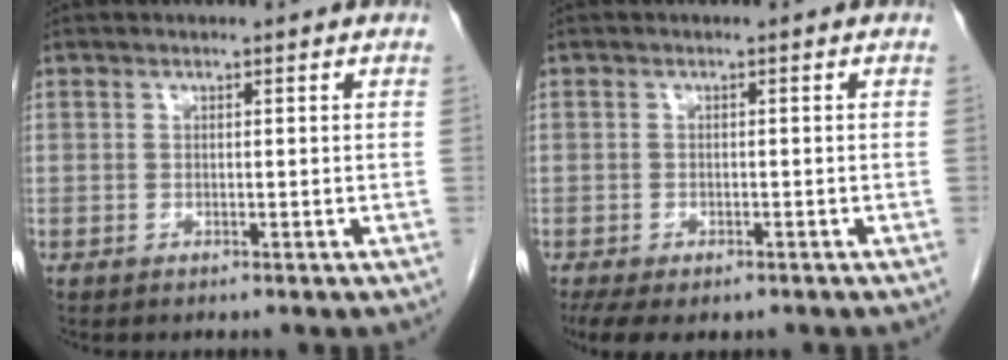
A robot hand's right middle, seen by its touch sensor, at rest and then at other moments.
{"total": 6.3, "force": [-4.4, 2.9, 3.4], "torque": [-0.057, -0.013, -0.066]}